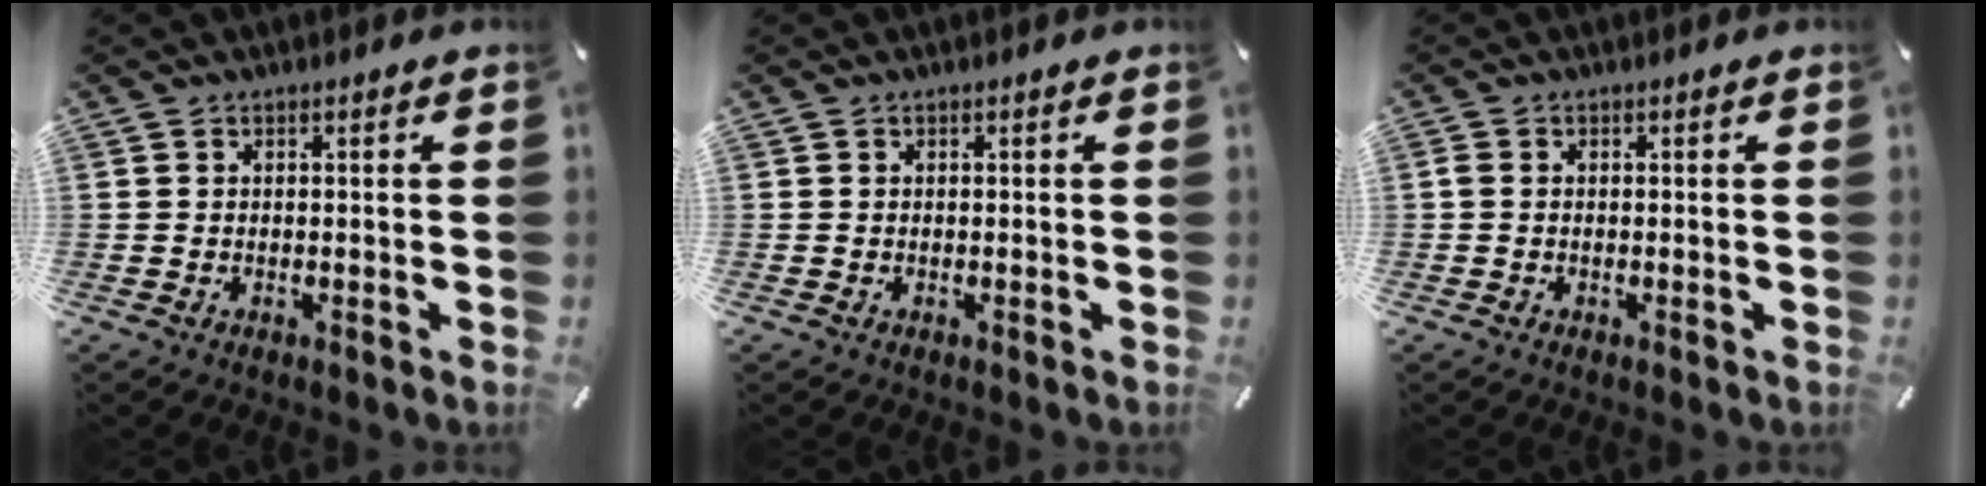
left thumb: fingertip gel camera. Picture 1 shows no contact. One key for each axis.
{"total": 0.0}
{"total": 0.8, "fx": -0.2, "fy": 0.6, "fz": 0.6, "tx": -0.011, "ty": 0.002, "tz": -0.005}